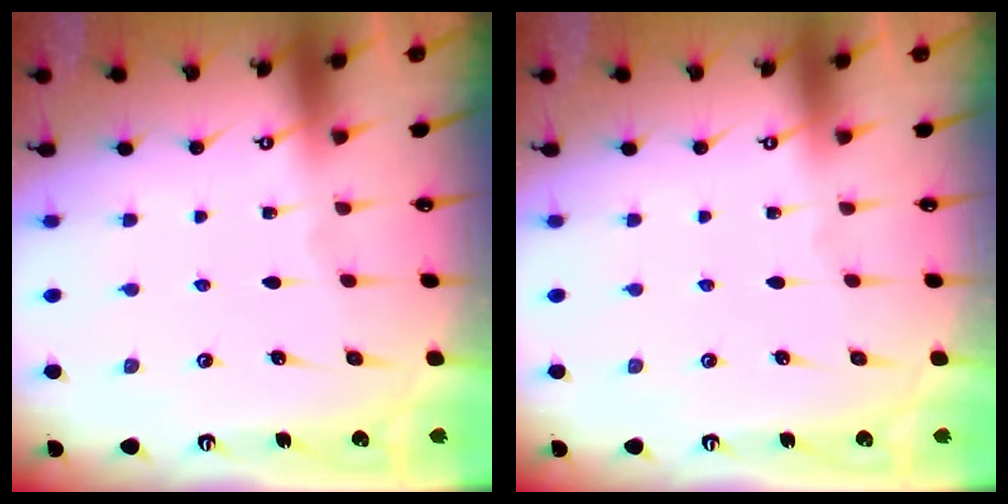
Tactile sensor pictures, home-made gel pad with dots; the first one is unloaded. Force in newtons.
{"total": 0.0}